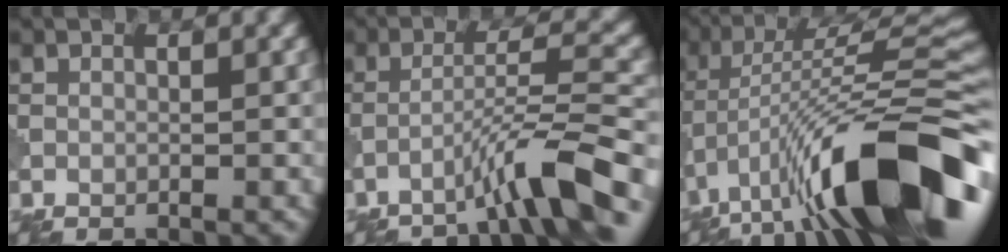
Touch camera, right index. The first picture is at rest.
{"total": 6.1, "force": [-3.8, 0.1, 4.7], "torque": [-0.072, 0.024, -0.074]}
{"total": 15.5, "force": [-6.7, 4.7, 13.2], "torque": [-0.221, 0.018, -0.111]}